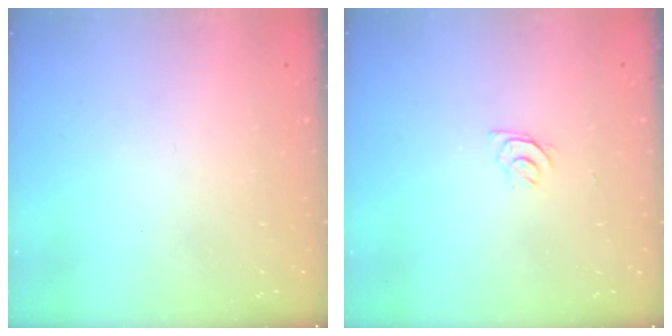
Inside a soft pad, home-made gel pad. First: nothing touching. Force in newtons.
{"total": 4.7, "press": 4.7, "slide": 0.5}